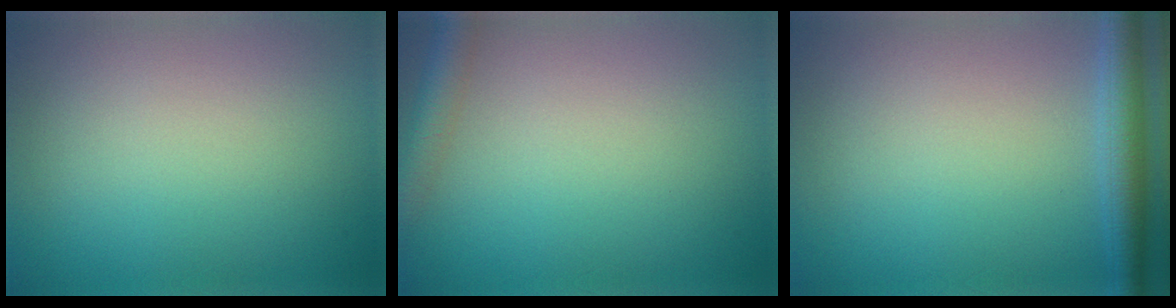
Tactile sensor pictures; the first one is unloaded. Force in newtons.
{"total": 2.9, "press": 2.9, "slide": 0.1}
{"total": 3.3, "press": 3.3, "slide": 0.2}